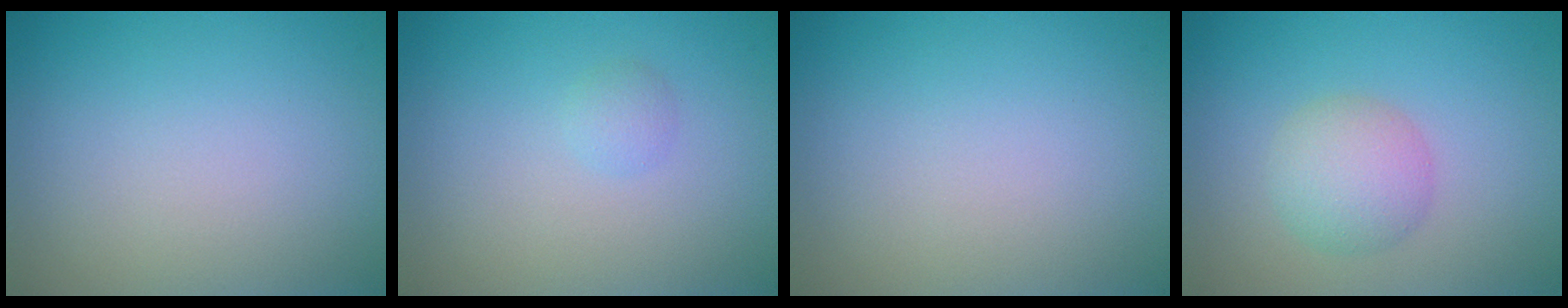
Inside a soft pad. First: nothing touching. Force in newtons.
{"total": 0.9, "press": 0.9, "slide": 0.0}
{"total": 0.0}
{"total": 3.3, "press": 3.3, "slide": 0.0}